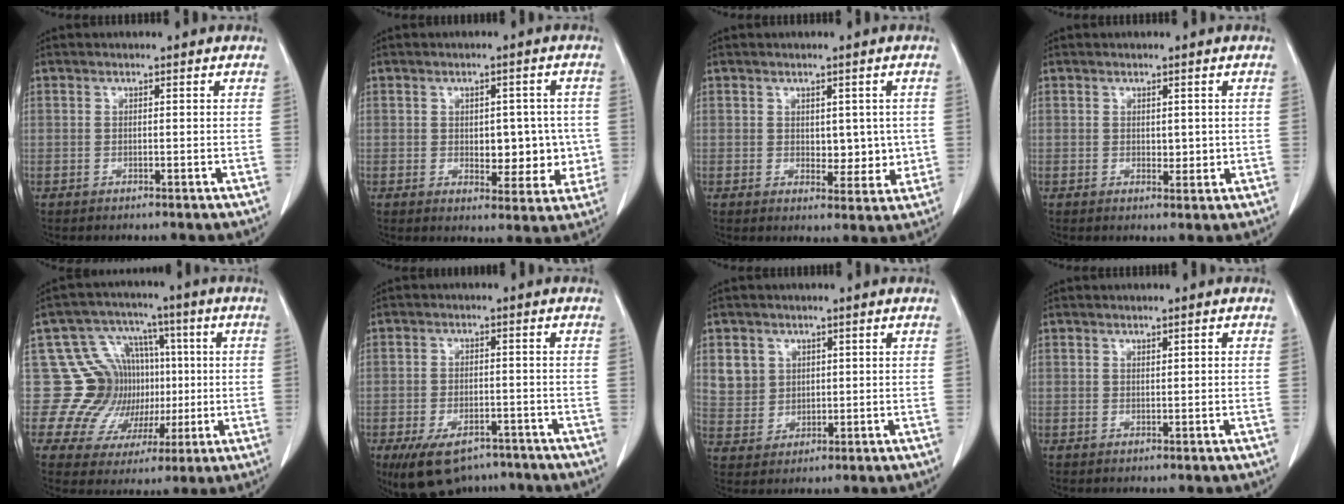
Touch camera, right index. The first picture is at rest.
{"total": 7.4, "force": [-0.3, 4.4, 6.0], "torque": [-0.060, 0.008, 0.005]}
{"total": 4.7, "force": [0.3, 2.9, 3.8], "torque": [-0.039, -0.006, 0.012]}
{"total": 2.0, "force": [0.2, 1.2, 1.5], "torque": [-0.021, -0.005, 0.006]}
{"total": 13.4, "force": [0.9, 13.0, 3.3], "torque": [-0.049, 0.069, 0.037]}
{"total": 10.4, "force": [-7.6, 5.0, 5.1], "torque": [-0.088, 0.001, -0.116]}
{"total": 5.2, "force": [2.3, 4.7, 0.8], "torque": [-0.012, 0.007, 0.056]}
{"total": 0.7, "force": [0.3, 0.0, 0.6], "torque": [-0.012, 0.000, 0.006]}